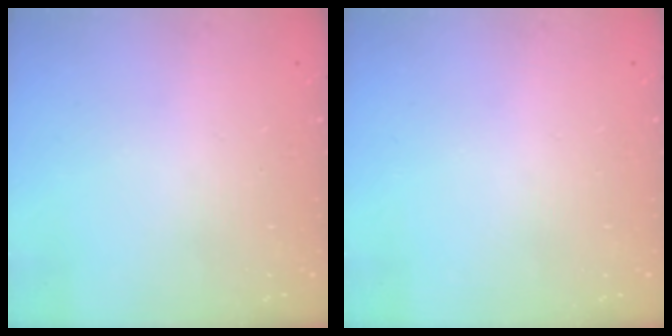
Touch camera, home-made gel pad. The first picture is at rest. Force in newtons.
{"total": 0.0}